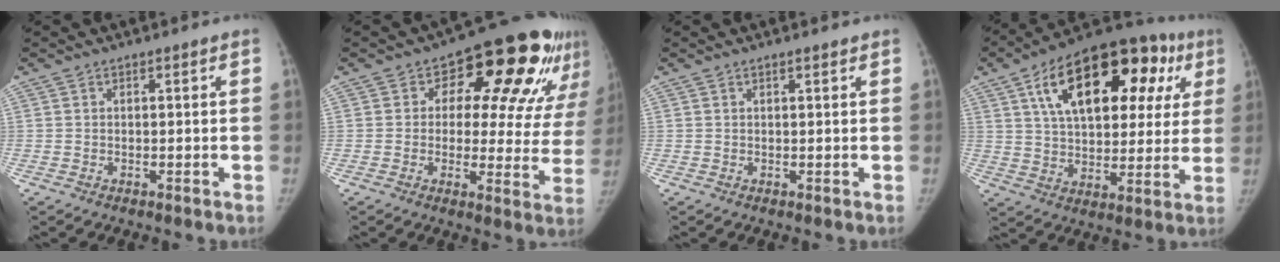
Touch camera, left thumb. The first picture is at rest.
{"total": 20.4, "force": [9.8, 10.9, 14.3], "torque": [-0.126, -0.013, 0.115]}
{"total": 0.8, "force": [0.6, 0.1, 0.5], "torque": [-0.008, -0.003, 0.011]}
{"total": 26.1, "force": [10.2, 14.0, 19.5], "torque": [-0.255, 0.024, 0.155]}